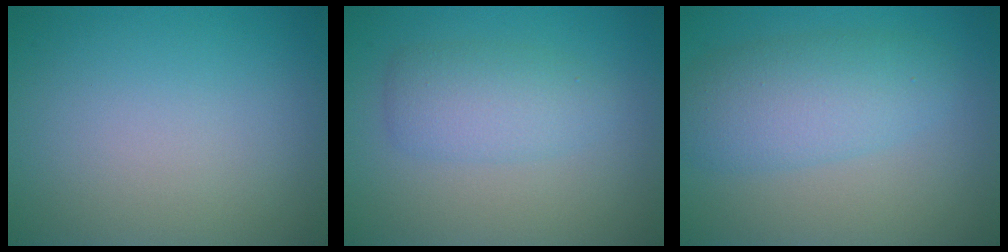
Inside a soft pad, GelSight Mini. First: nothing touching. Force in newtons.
{"total": 3.3, "press": 3.3, "slide": 0.1}
{"total": 4.9, "press": 4.9, "slide": 0.2}